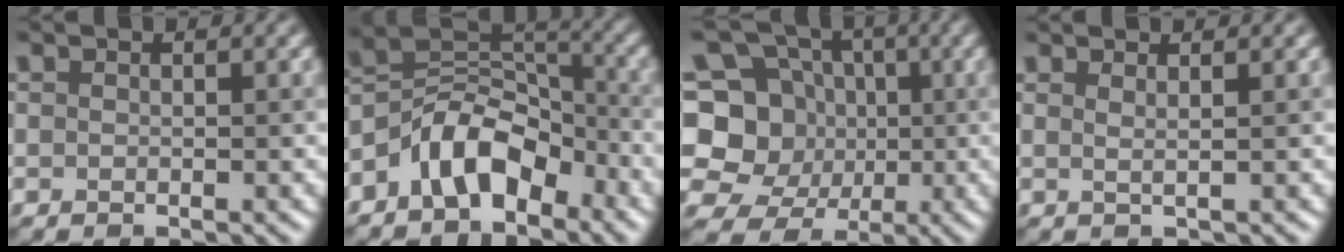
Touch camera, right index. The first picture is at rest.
{"total": 6.5, "force": [-4.1, 3.5, 3.6], "torque": [-0.045, 0.018, -0.085]}
{"total": 8.8, "force": [0.7, 8.1, 3.5], "torque": [-0.075, 0.023, -0.019]}
{"total": 1.3, "force": [0.6, 0.6, 1.1], "torque": [-0.006, 0.003, -0.004]}